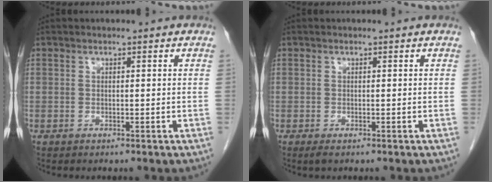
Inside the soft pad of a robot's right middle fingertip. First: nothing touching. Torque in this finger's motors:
{"motor_torque": [0.56, -0.17, 0.04, 0.01]}